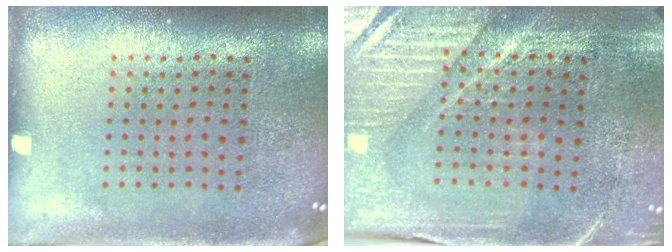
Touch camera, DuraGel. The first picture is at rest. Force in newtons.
{"total": 4.0, "press": 3.9, "slide": 0.9}